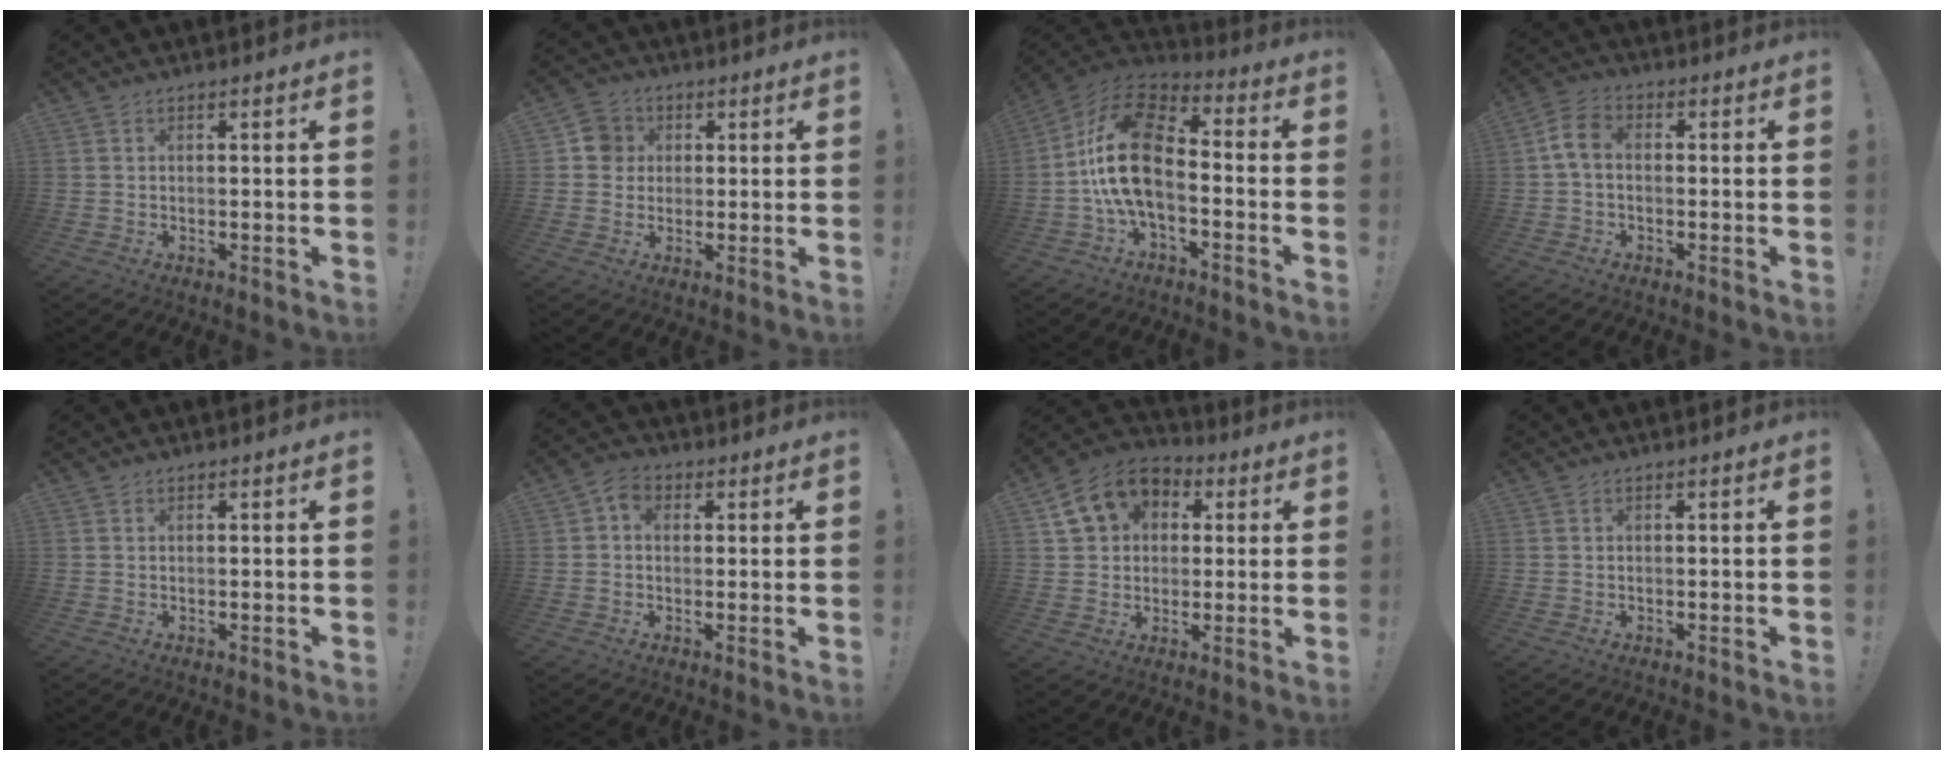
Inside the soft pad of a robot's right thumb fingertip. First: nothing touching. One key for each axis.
{"total": 6.8, "fx": 1.0, "fy": 6.5, "fz": 1.7, "tx": -0.018, "ty": 0.005, "tz": 0.021}
{"total": 18.1, "fx": -1.2, "fy": 10.6, "fz": 14.7, "tx": -0.278, "ty": 0.019, "tz": -0.017}
{"total": 6.0, "fx": 0.1, "fy": 4.1, "fz": 4.3, "tx": -0.087, "ty": 0.012, "tz": 0.006}
{"total": 0.0}
{"total": 4.5, "fx": 0.6, "fy": 3.7, "fz": 2.5, "tx": -0.042, "ty": 0.008, "tz": 0.013}
{"total": 13.3, "fx": 4.8, "fy": 10.8, "fz": 6.1, "tx": -0.086, "ty": -0.011, "tz": 0.096}
{"total": 0.0}